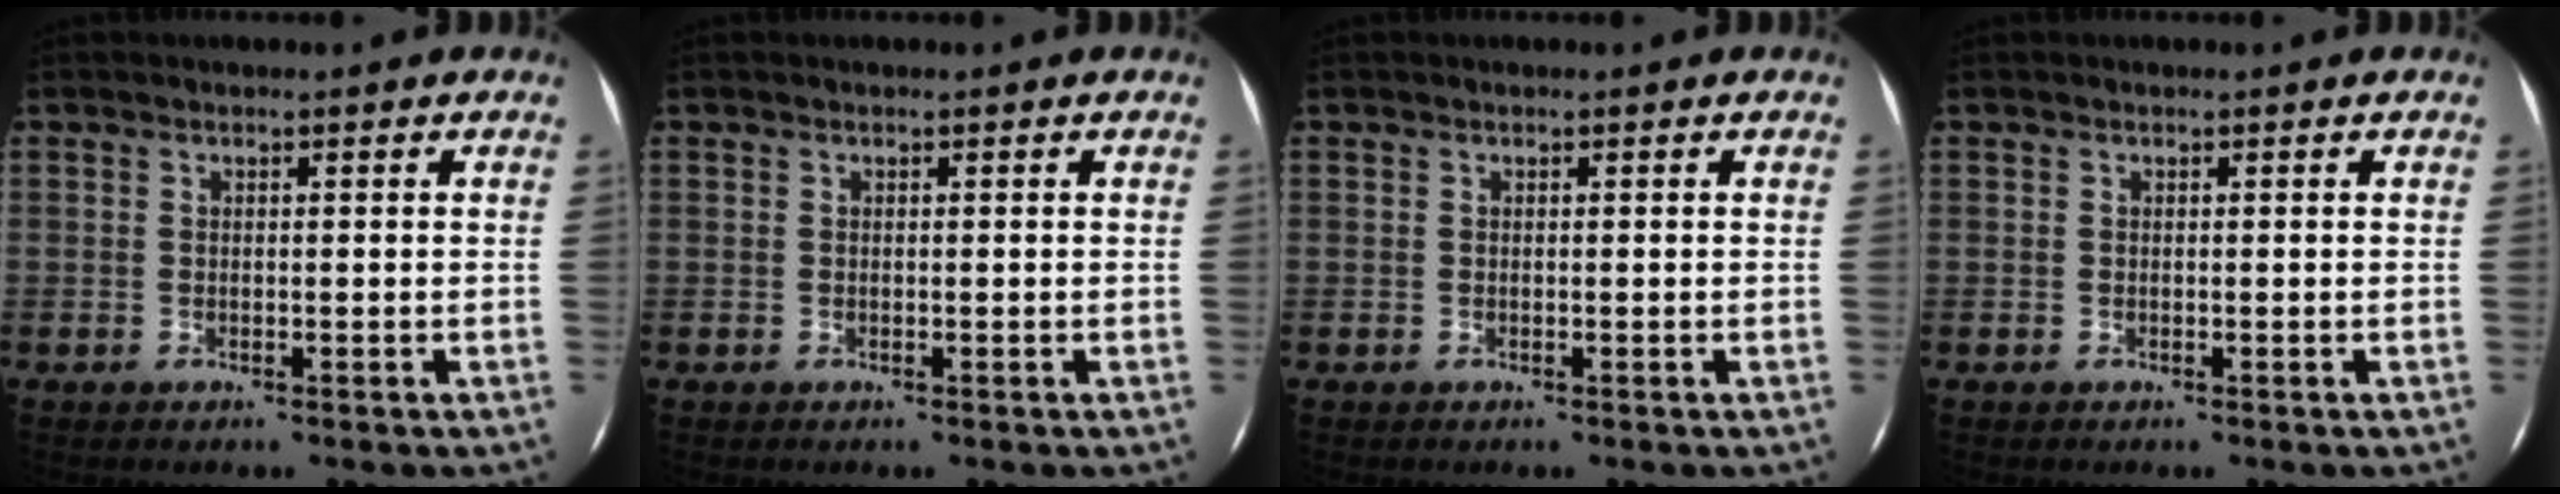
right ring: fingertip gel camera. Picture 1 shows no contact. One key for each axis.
{"total": 0.0}
{"total": 0.0}
{"total": 0.0}